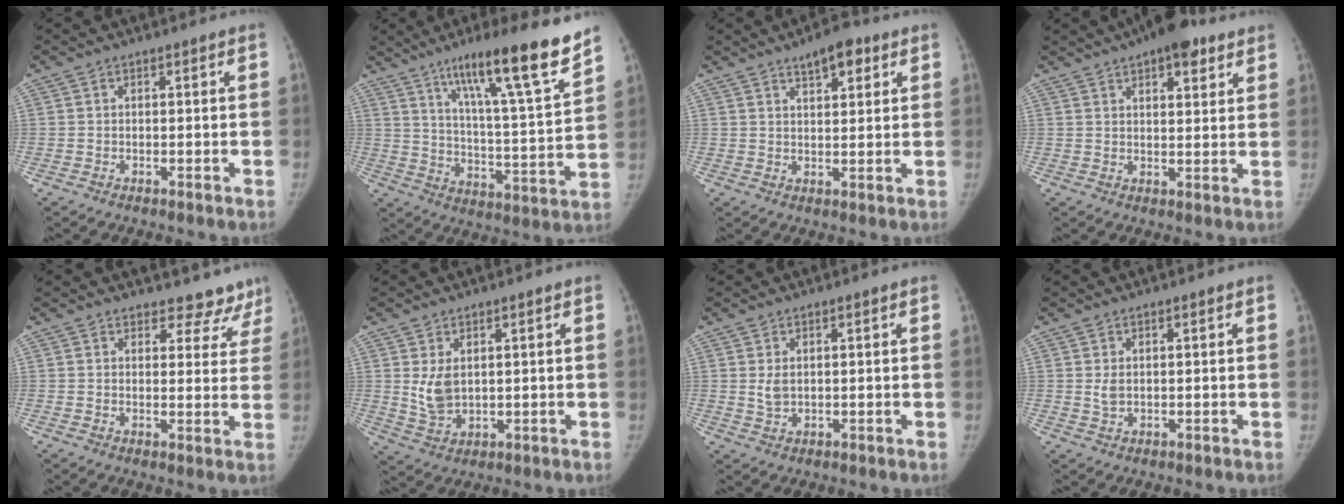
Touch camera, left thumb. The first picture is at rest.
{"total": 19.7, "force": [13.5, 1.3, 14.3], "torque": [-0.200, -0.068, 0.218]}
{"total": 6.2, "force": [3.7, 2.5, 4.2], "torque": [-0.046, -0.014, 0.050]}
{"total": 9.8, "force": [6.1, 4.0, 6.5], "torque": [-0.064, -0.019, 0.083]}
{"total": 8.6, "force": [7.7, 3.8, 0.4], "torque": [0.051, -0.044, 0.068]}
{"total": 5.4, "force": [1.4, 3.4, 4.0], "torque": [-0.068, -0.015, 0.038]}
{"total": 2.4, "force": [0.6, 1.5, 1.8], "torque": [-0.028, -0.008, 0.017]}
{"total": 1.9, "force": [0.5, 1.1, 1.4], "torque": [-0.023, -0.006, 0.013]}